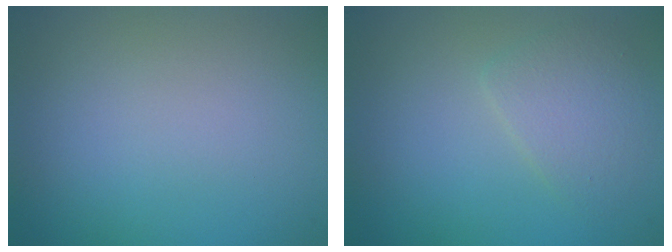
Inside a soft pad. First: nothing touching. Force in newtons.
{"total": 2.4, "press": 2.4, "slide": 0.1}